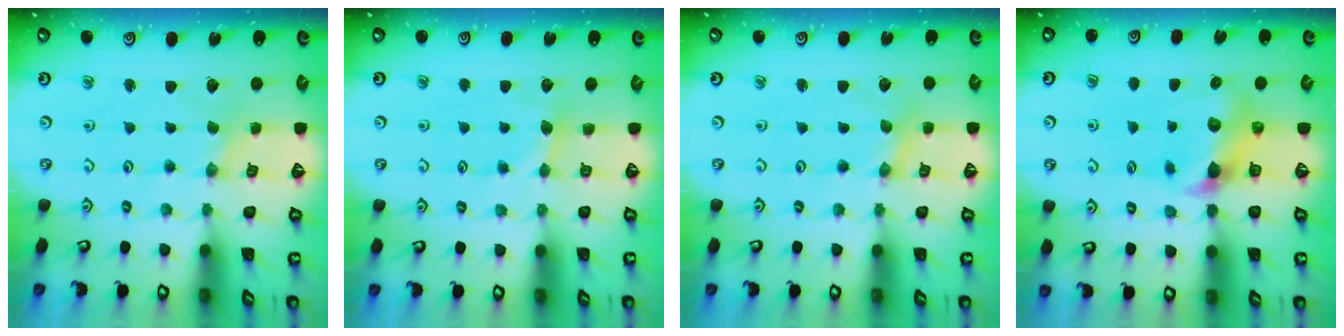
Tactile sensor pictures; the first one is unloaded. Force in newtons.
{"total": 3.3, "press": 3.3, "slide": 0.5}
{"total": 1.9, "press": 1.9, "slide": 0.3}
{"total": 6.0, "press": 6.0, "slide": 0.6}